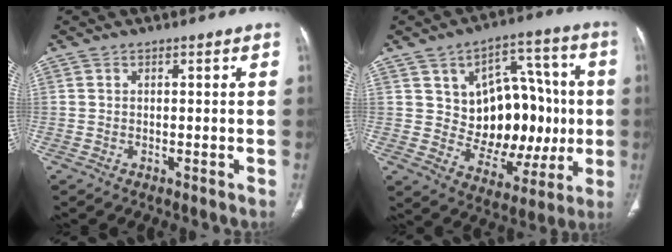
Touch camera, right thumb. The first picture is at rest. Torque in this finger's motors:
{"motor_torque": [-0.55, 1.08, 1.00, 0.67, 0.24]}